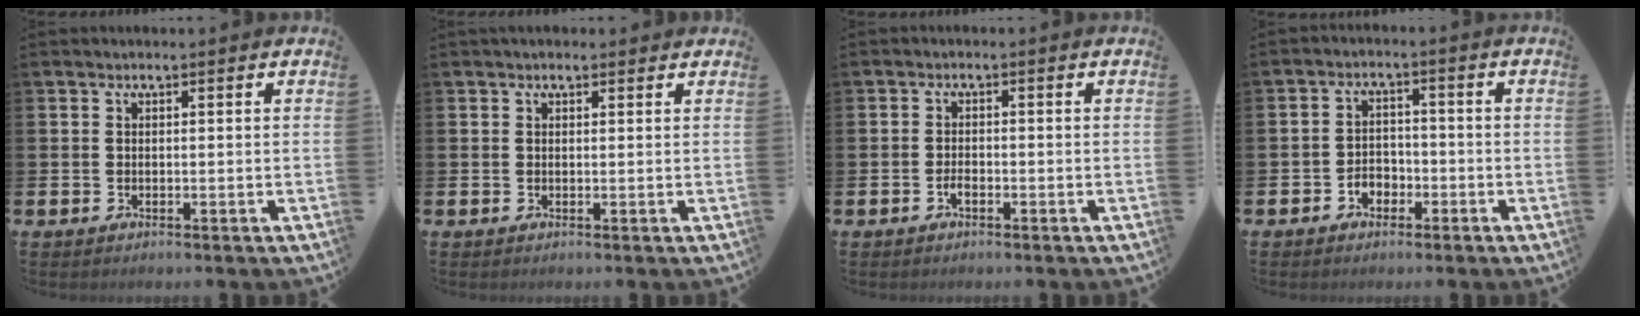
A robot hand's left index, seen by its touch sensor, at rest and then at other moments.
{"total": 0.9, "force": [0.8, 0.5, 0.3], "torque": [0.006, 0.002, 0.011]}
{"total": 1.4, "force": [-0.7, 0.6, 0.9], "torque": [-0.024, 0.002, -0.013]}
{"total": 2.7, "force": [-1.8, 1.9, 0.7], "torque": [-0.016, 0.007, -0.041]}